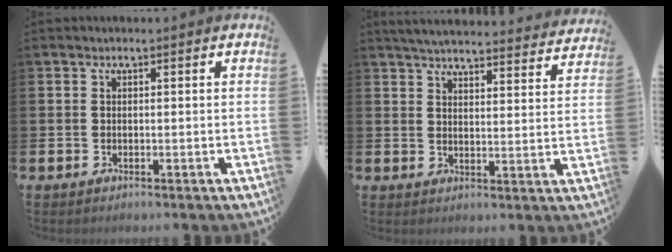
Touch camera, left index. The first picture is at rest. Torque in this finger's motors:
{"motor_torque": [0.89, -1.24, 0.41, 0.10]}